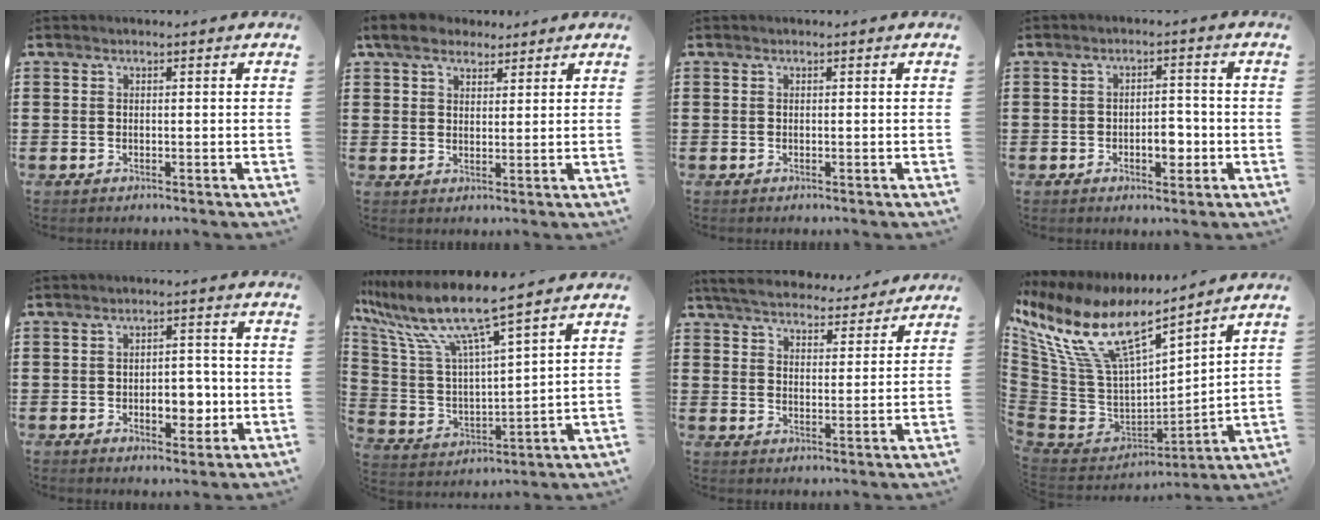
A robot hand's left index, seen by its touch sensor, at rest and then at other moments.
{"total": 5.1, "force": [3.9, 2.6, 2.2], "torque": [-0.050, 0.001, 0.070]}
{"total": 0.0}
{"total": 4.2, "force": [-1.3, 2.2, 3.4], "torque": [-0.053, 0.002, -0.026]}
{"total": 5.9, "force": [-1.4, 3.2, 4.7], "torque": [-0.069, 0.002, -0.029]}
{"total": 10.1, "force": [8.0, 0.4, 6.1], "torque": [-0.160, -0.059, 0.130]}
{"total": 5.5, "force": [5.3, 0.5, 1.1], "torque": [-0.046, -0.029, 0.094]}
{"total": 13.0, "force": [7.6, 5.1, 9.3], "torque": [-0.221, -0.050, 0.131]}